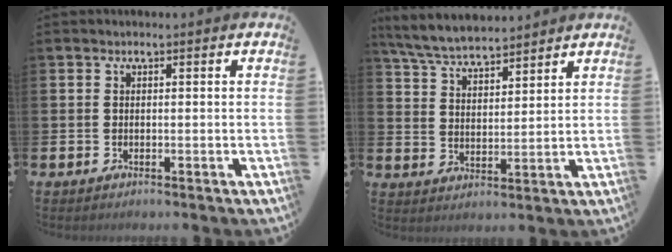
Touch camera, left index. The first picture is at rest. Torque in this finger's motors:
{"motor_torque": [0.04, -0.68, 0.26, 0.21]}